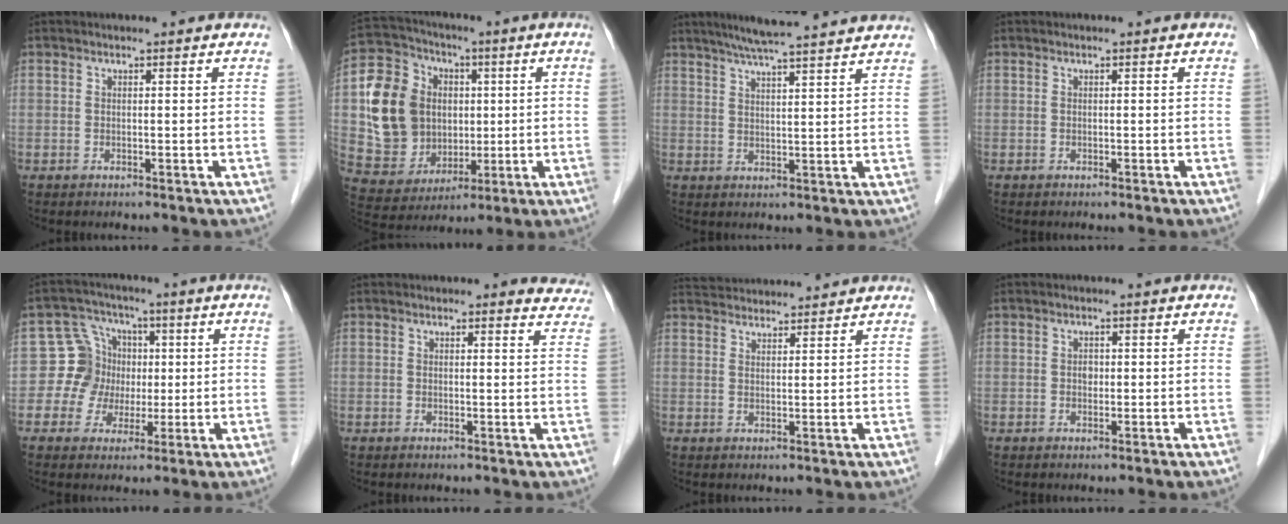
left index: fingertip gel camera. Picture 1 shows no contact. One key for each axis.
{"total": 15.4, "fx": 1.4, "fy": 13.2, "fz": 7.9, "tx": -0.182, "ty": 0.039, "tz": 0.047}
{"total": 13.5, "fx": 11.7, "fy": 0.3, "fz": 6.7, "tx": -0.109, "ty": 0.025, "tz": 0.155}
{"total": 0.0}
{"total": 7.6, "fx": -0.4, "fy": 7.5, "fz": 1.2, "tx": -0.021, "ty": 0.032, "tz": -0.004}
{"total": 4.1, "fx": 3.7, "fy": 1.7, "fz": 0.3, "tx": 0.018, "ty": -0.016, "tz": 0.013}
{"total": 7.7, "fx": 7.5, "fy": 0.9, "fz": 1.5, "tx": -0.030, "ty": 0.034, "tz": 0.117}
{"total": 1.2, "fx": -0.3, "fy": 0.9, "fz": 0.6, "tx": -0.010, "ty": 0.000, "tz": -0.005}